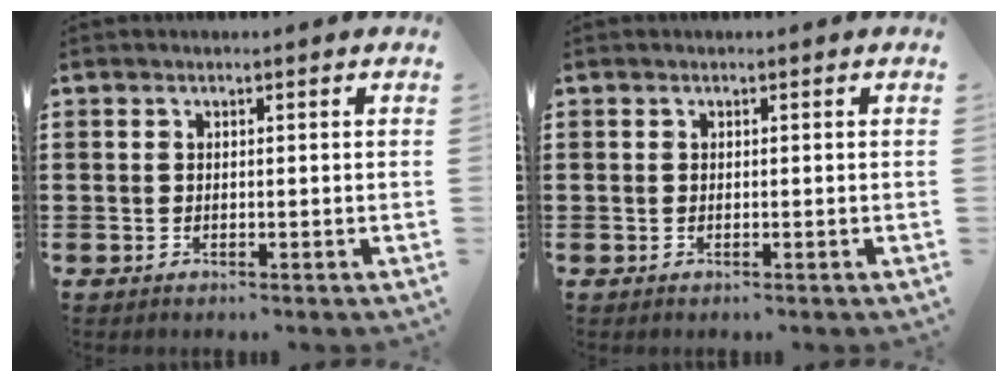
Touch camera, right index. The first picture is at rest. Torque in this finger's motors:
{"motor_torque": [-0.17, 1.97, 0.00, 0.00]}